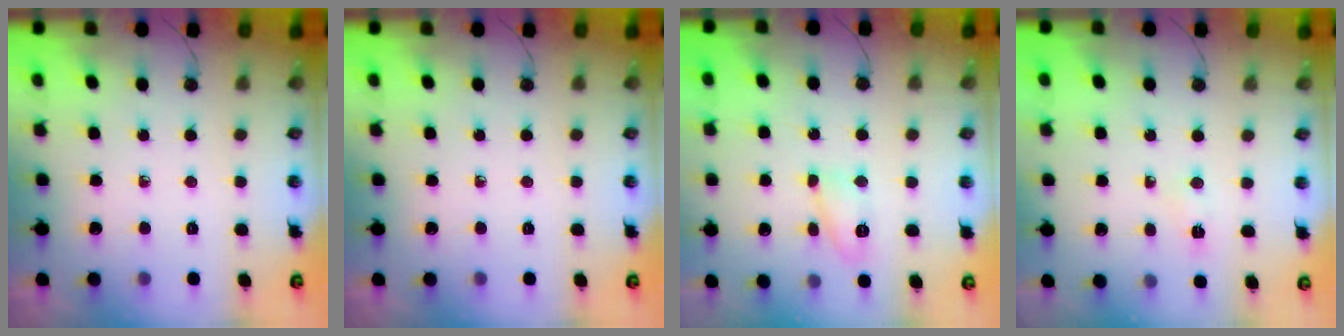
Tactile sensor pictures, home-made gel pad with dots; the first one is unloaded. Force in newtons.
{"total": 0.0}
{"total": 8.5, "press": 8.5, "slide": 1.0}
{"total": 16.1, "press": 4.7, "slide": 15.4}